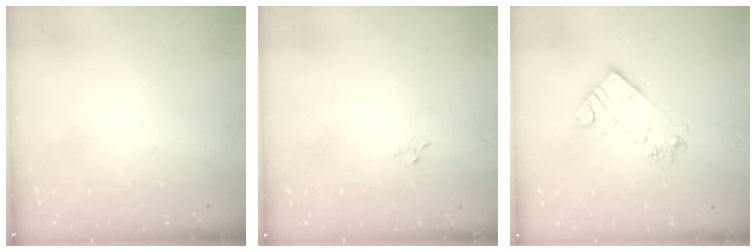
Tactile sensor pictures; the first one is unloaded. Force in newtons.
{"total": 2.9, "press": 2.8, "slide": 0.4}
{"total": 10.0, "press": 9.9, "slide": 0.9}